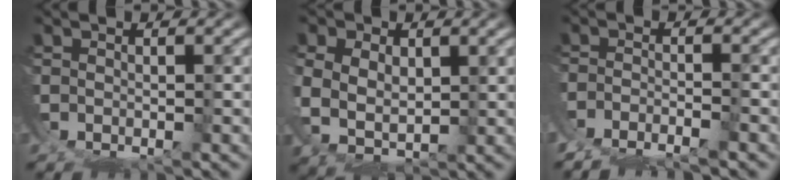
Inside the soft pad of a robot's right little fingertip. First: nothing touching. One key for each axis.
{"total": 8.2, "fx": -0.2, "fy": 6.4, "fz": 5.0, "tx": -0.123, "ty": -0.035, "tz": 0.007}
{"total": 3.8, "fx": -3.3, "fy": 0.1, "fz": 1.7, "tx": -0.024, "ty": -0.003, "tz": -0.056}